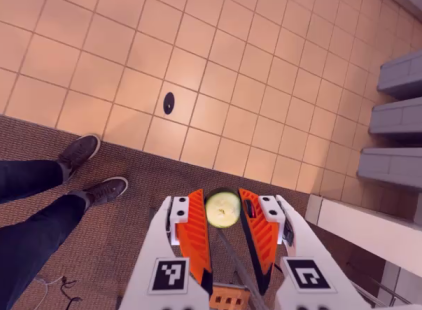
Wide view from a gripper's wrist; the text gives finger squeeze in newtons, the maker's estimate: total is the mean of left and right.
{"total": 6.7, "left": 6.5, "right": 6.9}